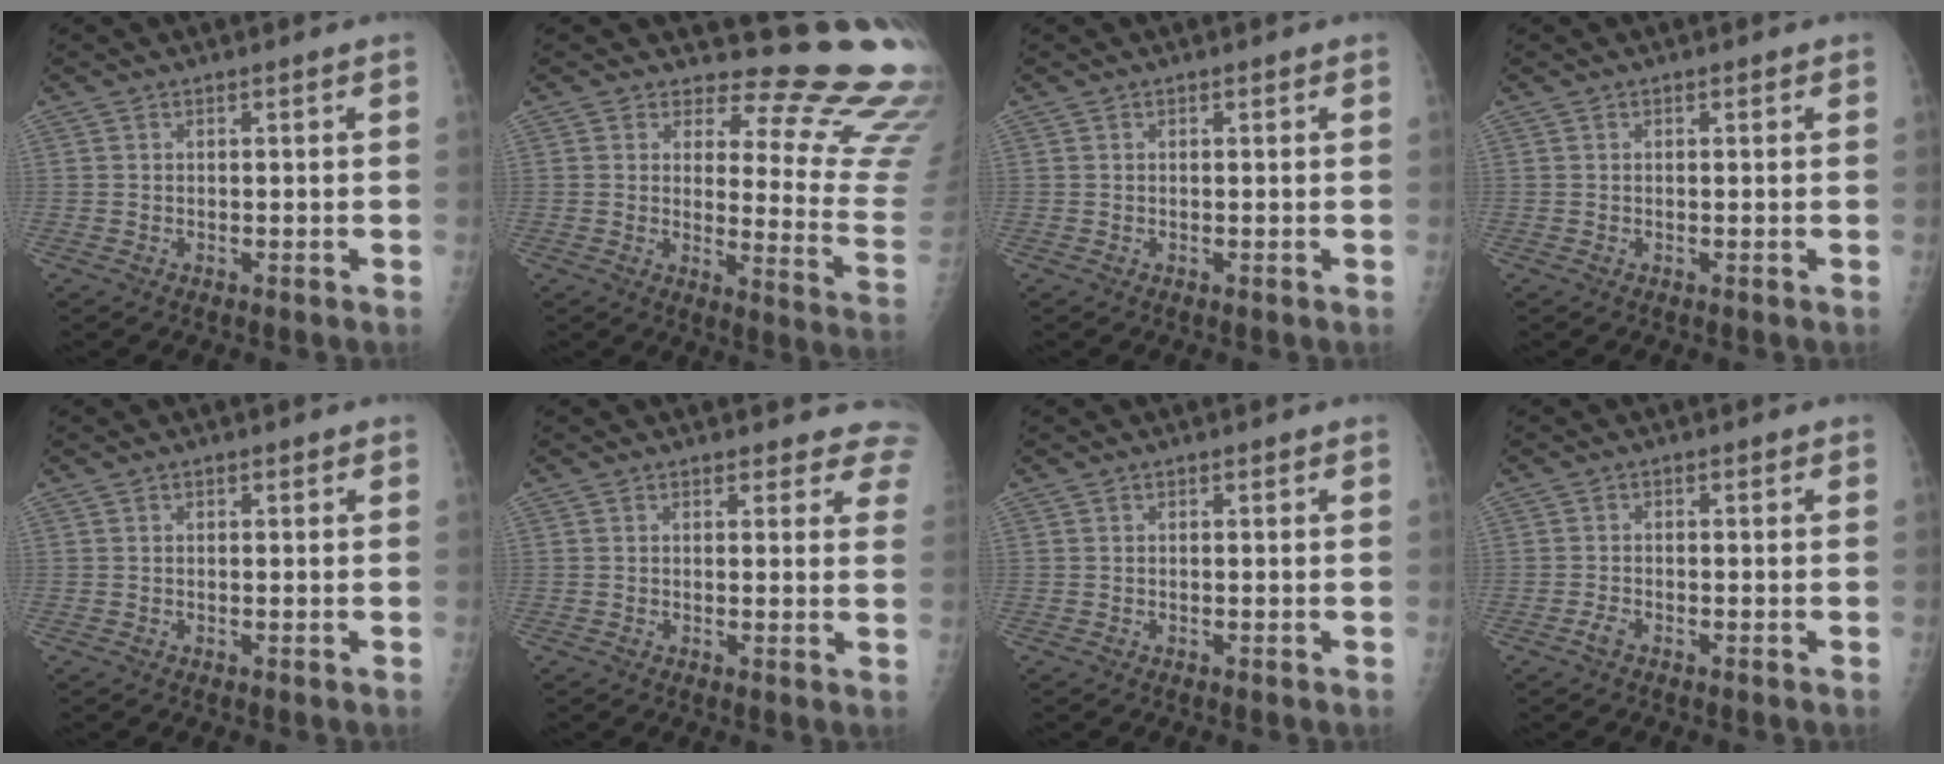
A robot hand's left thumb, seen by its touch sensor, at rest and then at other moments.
{"total": 19.1, "force": [16.9, 5.4, 7.3], "torque": [-0.040, -0.176, 0.179]}
{"total": 0.0}
{"total": 0.0}
{"total": 0.8, "force": [0.4, 0.5, 0.5], "torque": [-0.005, 0.000, 0.002]}
{"total": 7.7, "force": [7.0, 2.9, 0.9], "torque": [0.046, -0.027, 0.048]}
{"total": 0.0}
{"total": 1.5, "force": [-0.9, 0.8, 1.0], "torque": [-0.017, 0.001, -0.020]}